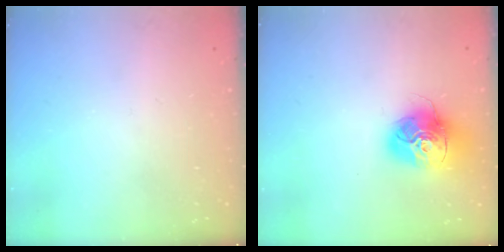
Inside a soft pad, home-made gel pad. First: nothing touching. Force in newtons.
{"total": 17.2, "press": 17.1, "slide": 2.0}